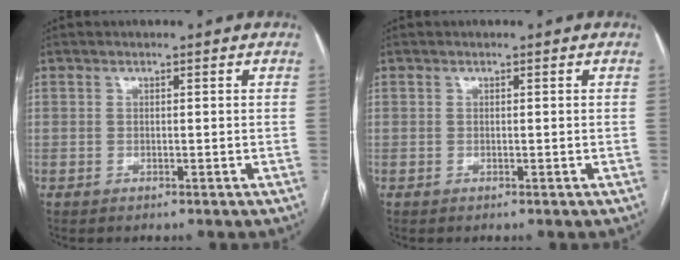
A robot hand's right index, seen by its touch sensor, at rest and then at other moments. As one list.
[{"total": 0.0}]